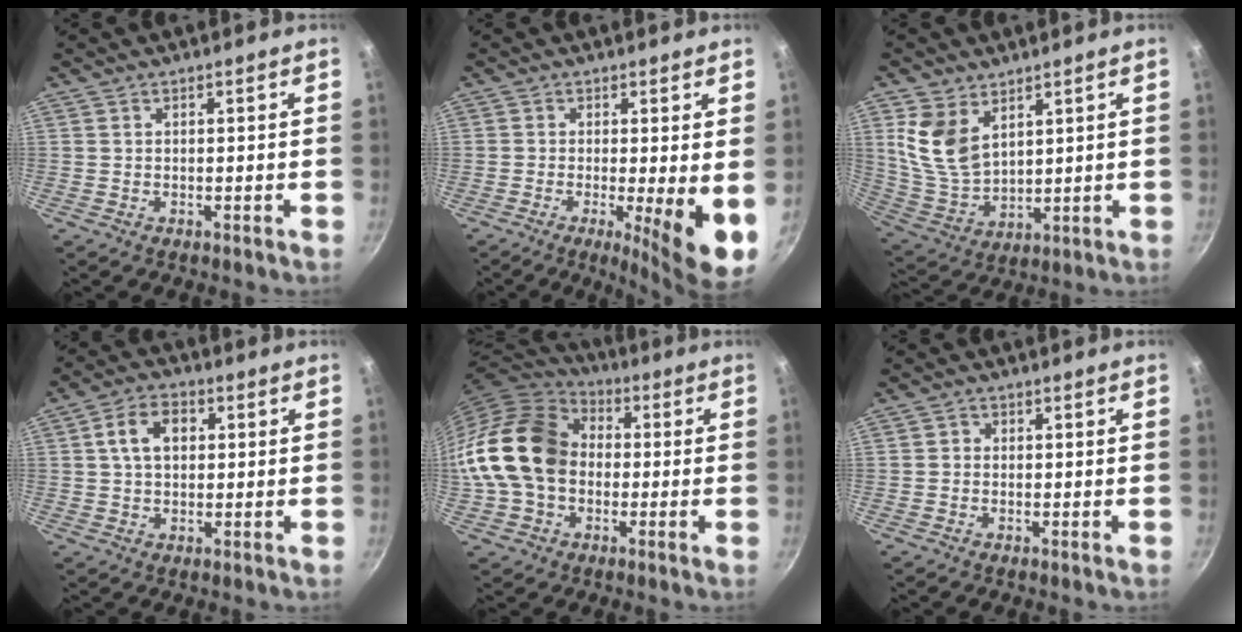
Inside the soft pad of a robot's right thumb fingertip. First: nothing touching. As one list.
[{"total": 9.3, "force": [-1.3, 1.5, 9.0], "torque": [-0.124, -0.017, -0.018]}, {"total": 11.0, "force": [4.9, 6.9, 7.0], "torque": [-0.126, -0.033, 0.114]}, {"total": 7.8, "force": [1.6, 5.4, 5.4], "torque": [-0.076, 0.012, 0.020]}, {"total": 19.6, "force": [-0.2, 14.9, 12.7], "torque": [-0.225, 0.041, -0.011]}, {"total": 1.3, "force": [-0.2, 1.2, 0.4], "torque": [-0.004, 0.004, -0.008]}]